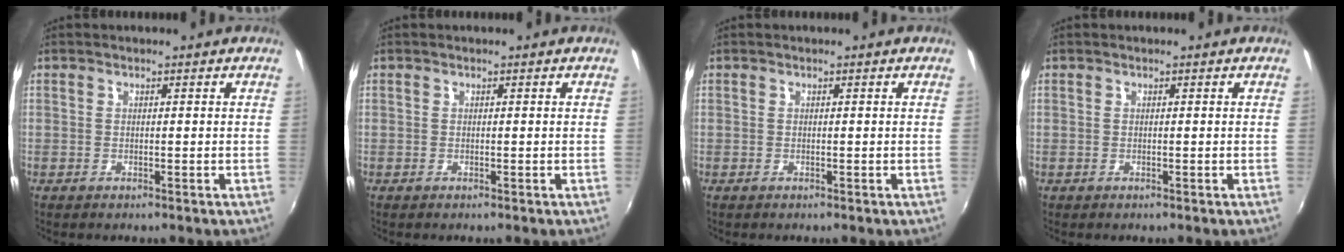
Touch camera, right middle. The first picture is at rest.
{"total": 0.0}
{"total": 0.0}
{"total": 0.0}